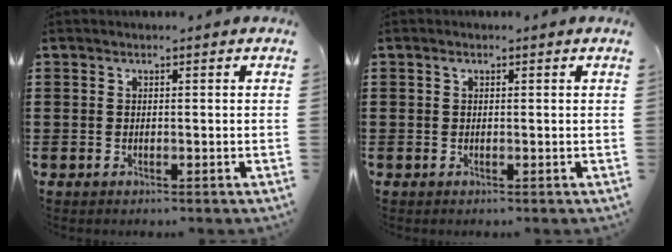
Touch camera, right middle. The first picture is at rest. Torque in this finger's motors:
{"motor_torque": [0.16, -0.08, 0.04, 0.03]}